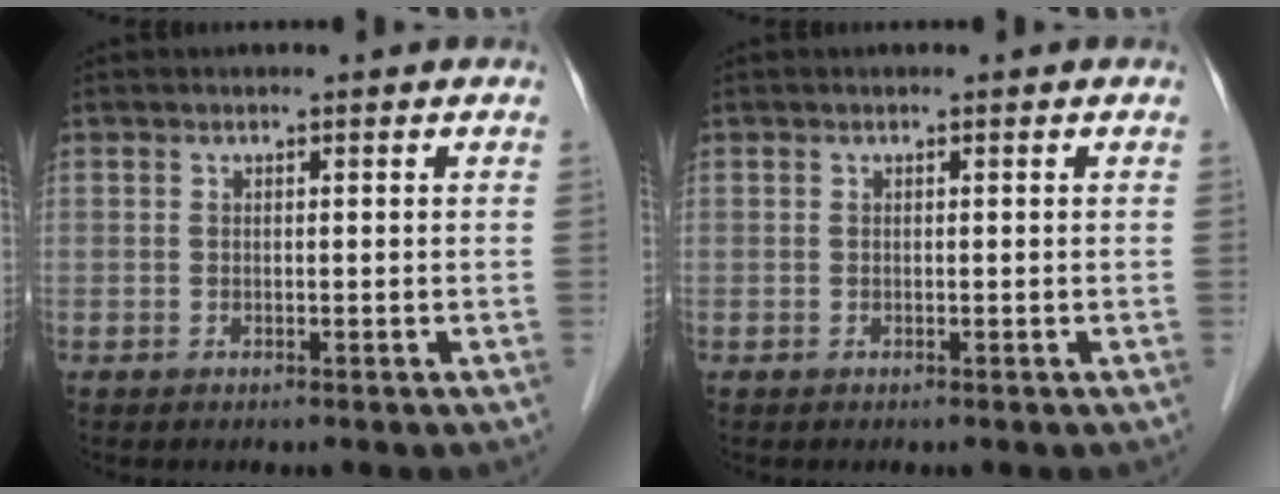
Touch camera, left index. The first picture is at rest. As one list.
[{"total": 0.0}]